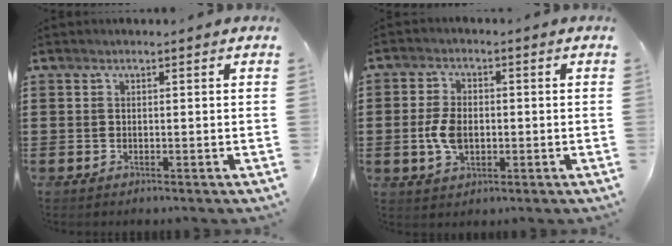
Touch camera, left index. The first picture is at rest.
{"total": 5.3, "force": [-0.6, 3.1, 4.2], "torque": [-0.107, -0.002, -0.018]}